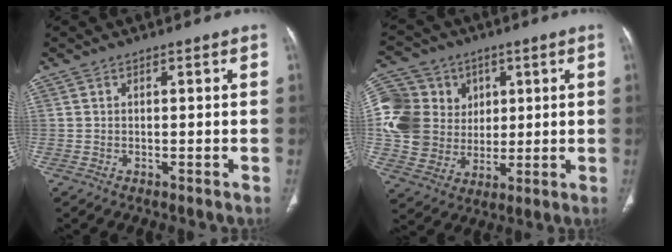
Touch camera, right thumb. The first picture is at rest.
{"total": 18.0, "force": [3.1, 15.7, 8.4], "torque": [-0.156, 0.018, 0.069]}